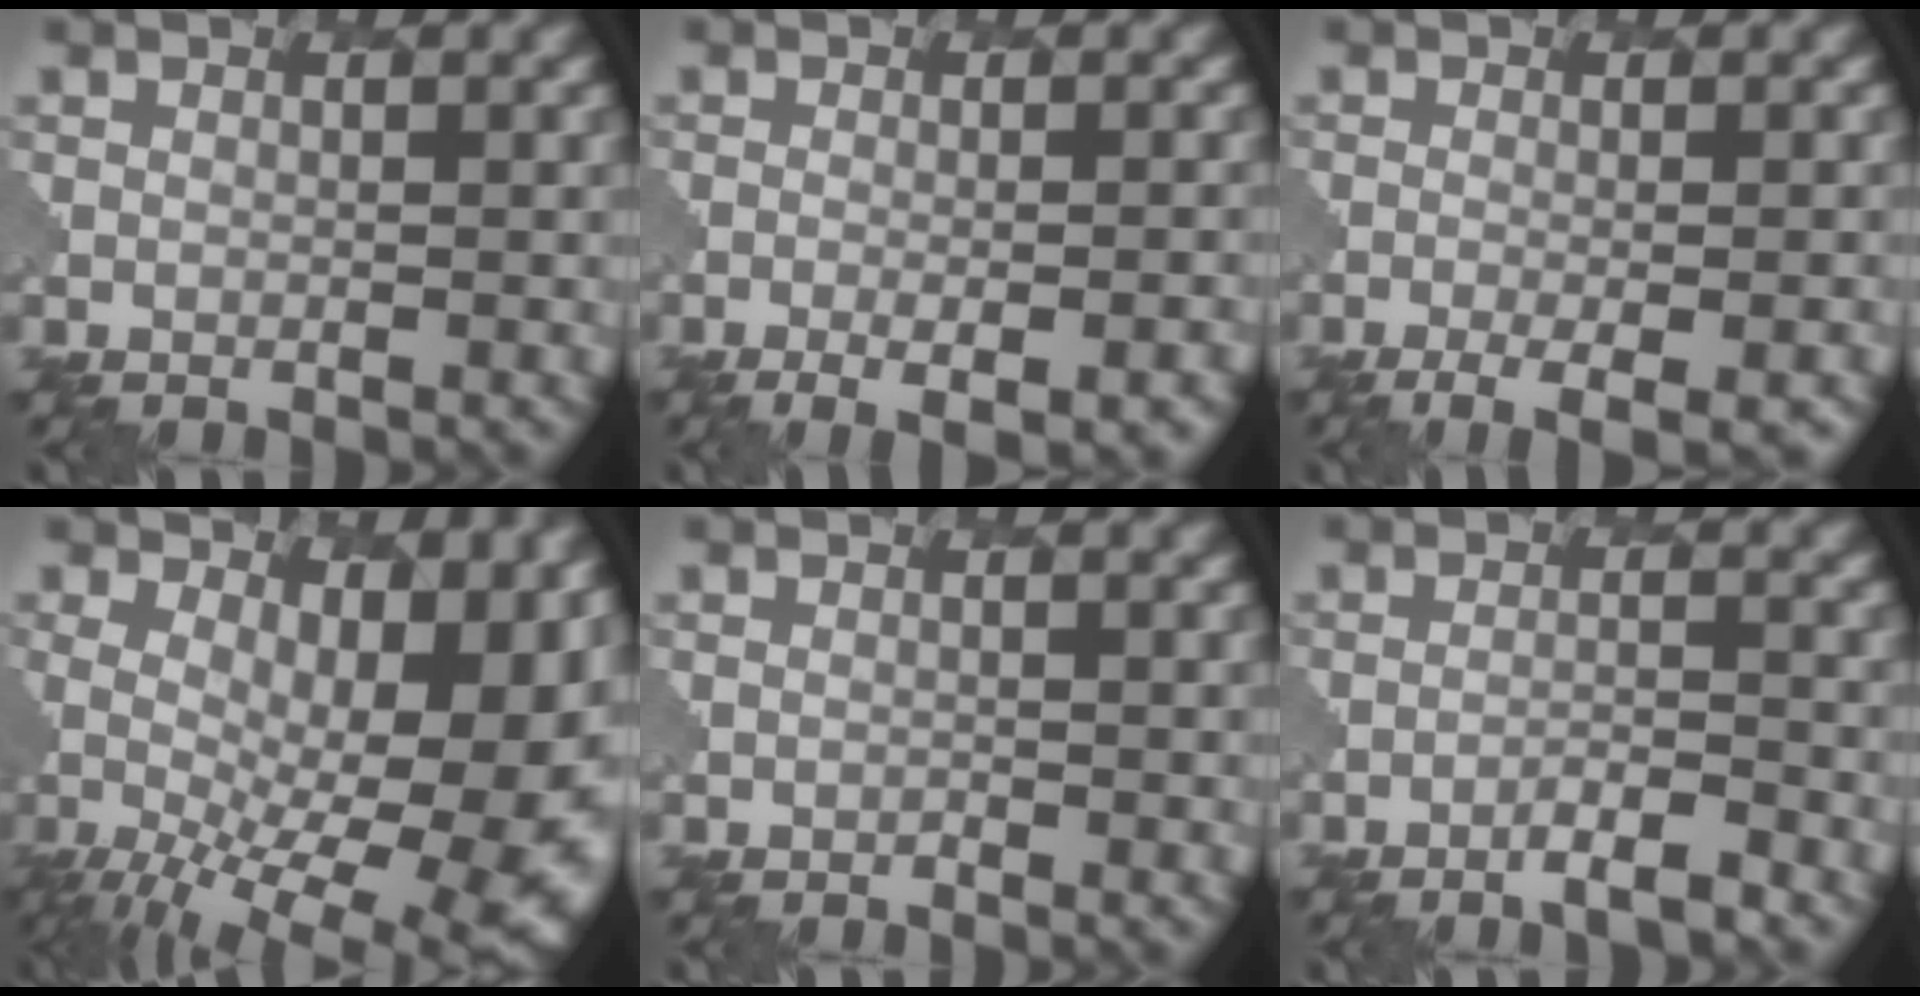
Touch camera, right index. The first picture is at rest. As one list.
[{"total": 5.5, "force": [-2.4, 2.0, 4.5], "torque": [-0.046, 0.002, -0.022]}, {"total": 4.4, "force": [-2.2, 1.3, 3.6], "torque": [-0.043, -0.002, -0.028]}, {"total": 17.3, "force": [0.5, 8.5, 15.1], "torque": [-0.160, -0.017, 0.051]}, {"total": 0.0}, {"total": 2.6, "force": [-2.0, 0.3, 1.6], "torque": [-0.024, 0.005, -0.041]}]